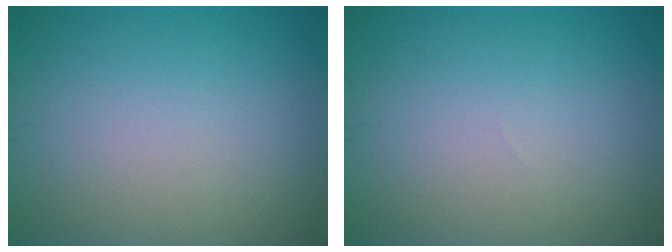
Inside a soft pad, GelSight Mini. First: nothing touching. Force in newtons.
{"total": 0.0}